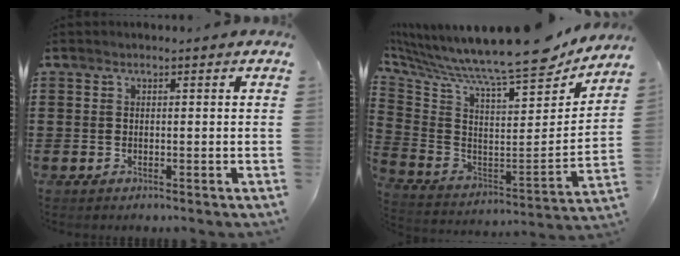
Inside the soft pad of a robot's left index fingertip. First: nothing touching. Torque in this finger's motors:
{"motor_torque": [0.51, 0.25, 1.05, 0.21]}